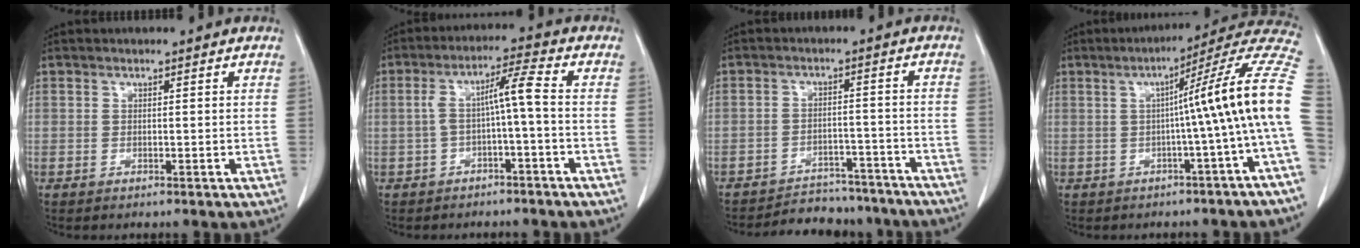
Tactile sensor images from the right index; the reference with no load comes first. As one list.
[{"total": 5.9, "force": [-0.7, 0.0, 5.9], "torque": [-0.109, 0.029, -0.009]}, {"total": 11.8, "force": [-11.0, 4.0, 1.5], "torque": [-0.011, 0.020, -0.136]}, {"total": 14.3, "force": [-0.4, -2.2, 14.1], "torque": [-0.165, 0.031, -0.017]}]